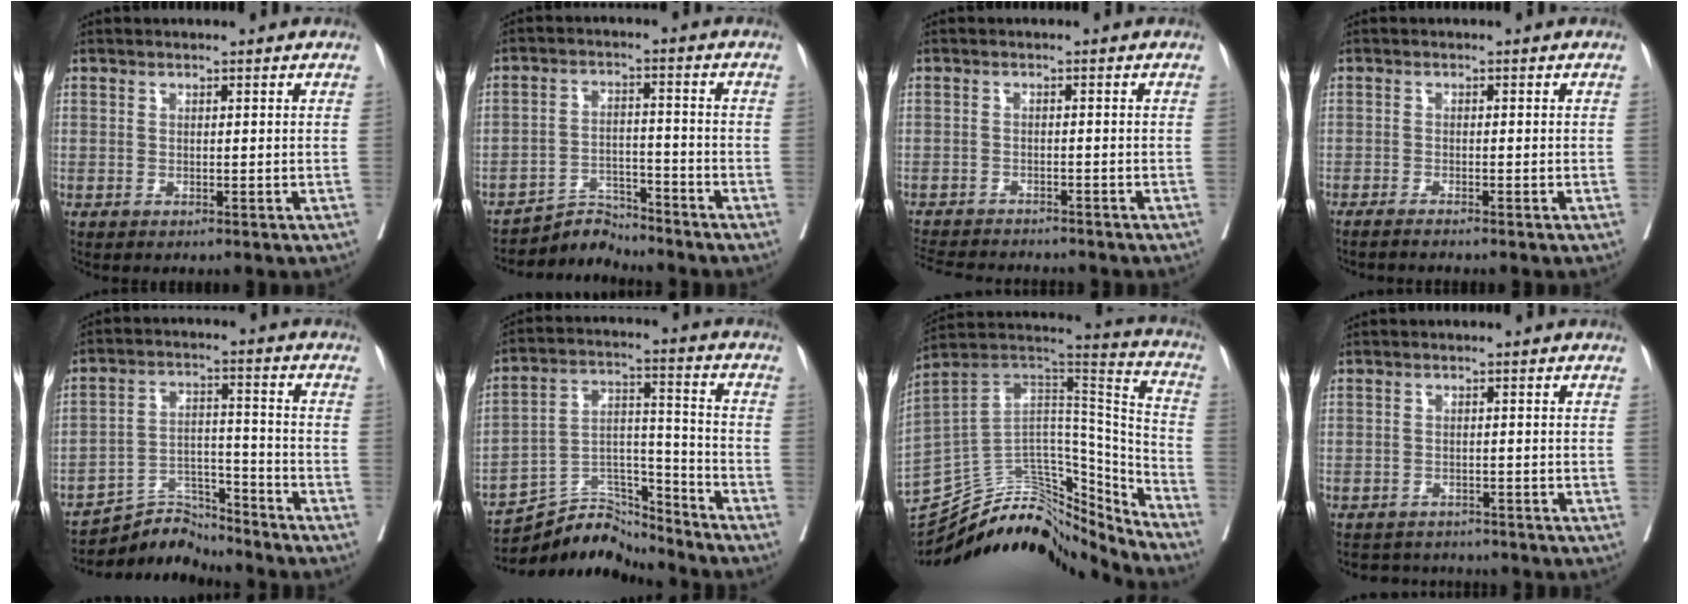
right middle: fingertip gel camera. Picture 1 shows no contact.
{"total": 5.1, "force": [-4.9, 0.2, -1.3], "torque": [0.020, 0.007, -0.084]}
{"total": 10.6, "force": [-9.8, 2.1, 3.5], "torque": [-0.064, -0.007, -0.137]}
{"total": 2.9, "force": [-2.5, -0.5, 1.4], "torque": [-0.017, 0.002, -0.036]}
{"total": 7.6, "force": [-7.5, 0.5, -1.0], "torque": [0.017, 0.021, -0.135]}
{"total": 11.2, "force": [-11.1, 1.5, 0.7], "torque": [-0.008, 0.042, -0.201]}
{"total": 23.6, "force": [-21.5, 6.8, 7.2], "torque": [-0.121, 0.063, -0.333]}
{"total": 4.2, "force": [-3.9, 1.2, -0.4], "torque": [0.010, 0.002, -0.060]}